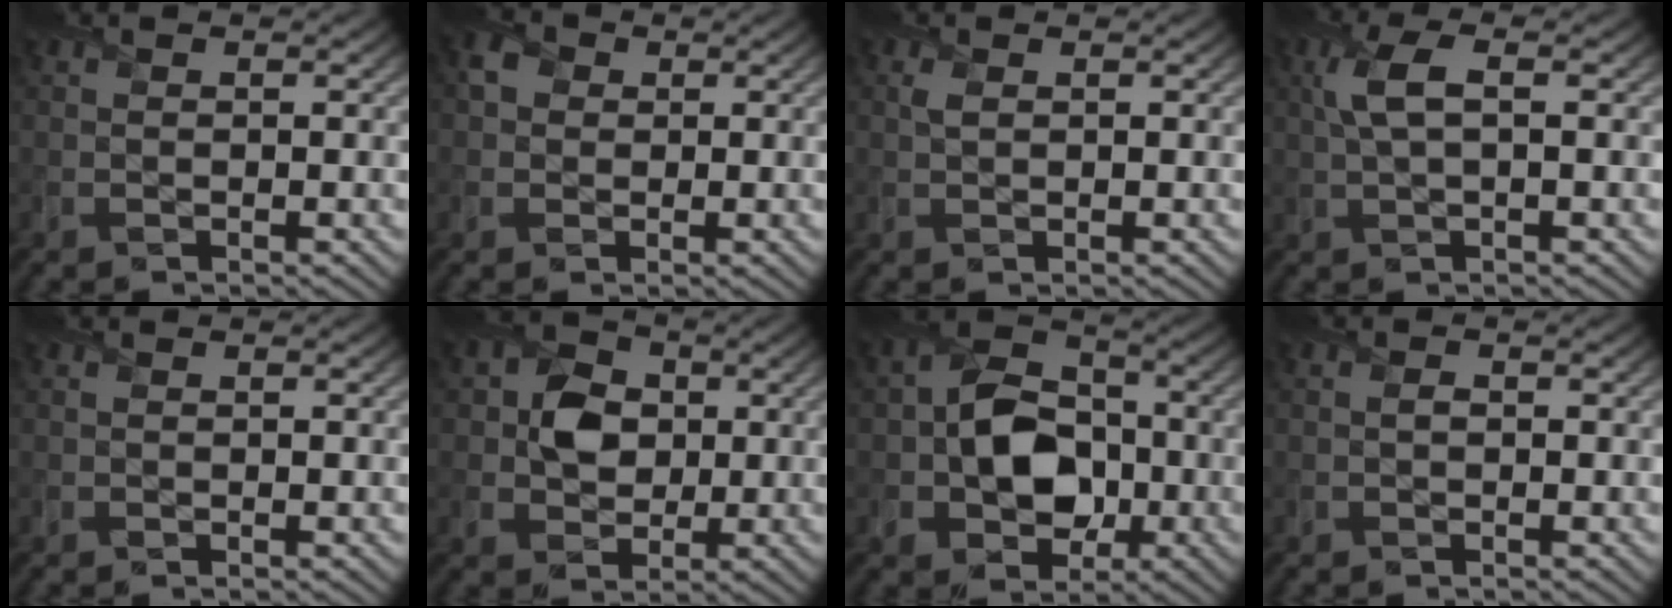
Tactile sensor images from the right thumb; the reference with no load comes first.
{"total": 2.6, "force": [0.3, 2.4, 0.9], "torque": [-0.020, 0.003, -0.004]}
{"total": 1.1, "force": [0.5, 0.7, 0.8], "torque": [-0.023, 0.002, 0.007]}
{"total": 4.3, "force": [0.9, 1.5, 3.9], "torque": [-0.098, 0.013, 0.014]}
{"total": 0.5, "force": [-0.1, 0.5, 0.2], "torque": [-0.001, -0.004, -0.003]}
{"total": 5.6, "force": [0.5, 4.7, 2.9], "torque": [-0.059, 0.006, -0.004]}
{"total": 9.6, "force": [-1.6, 7.2, 6.2], "torque": [-0.112, 0.002, -0.043]}
{"total": 0.7, "force": [-0.1, 0.6, 0.4], "torque": [-0.004, 0.000, -0.006]}